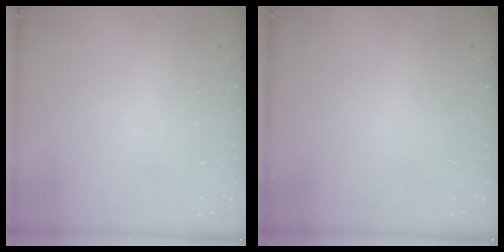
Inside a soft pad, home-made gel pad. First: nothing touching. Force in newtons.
{"total": 0.0}